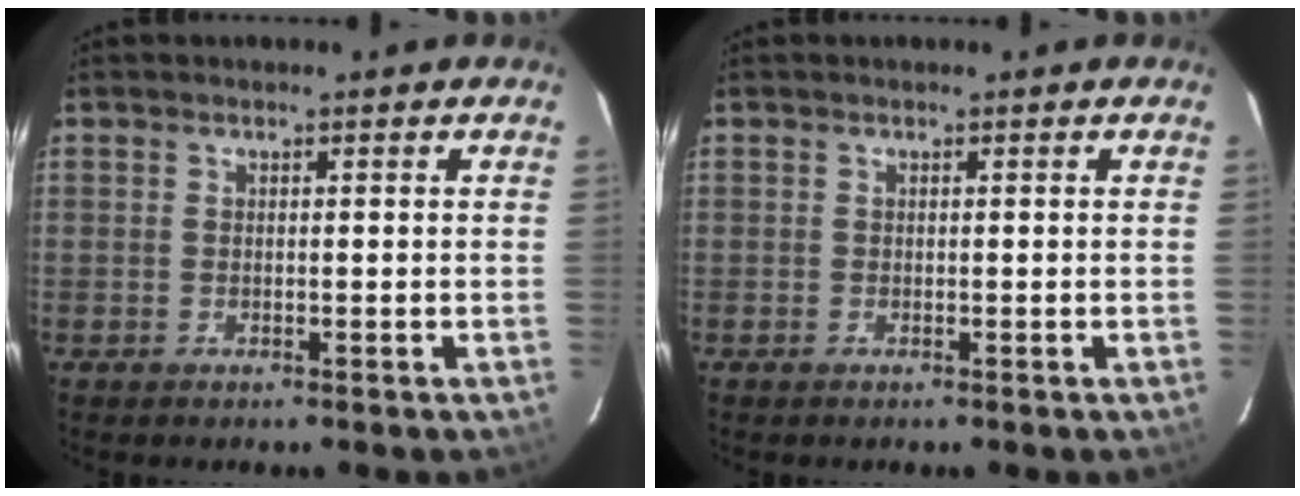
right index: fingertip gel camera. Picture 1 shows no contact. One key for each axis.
{"total": 0.0}